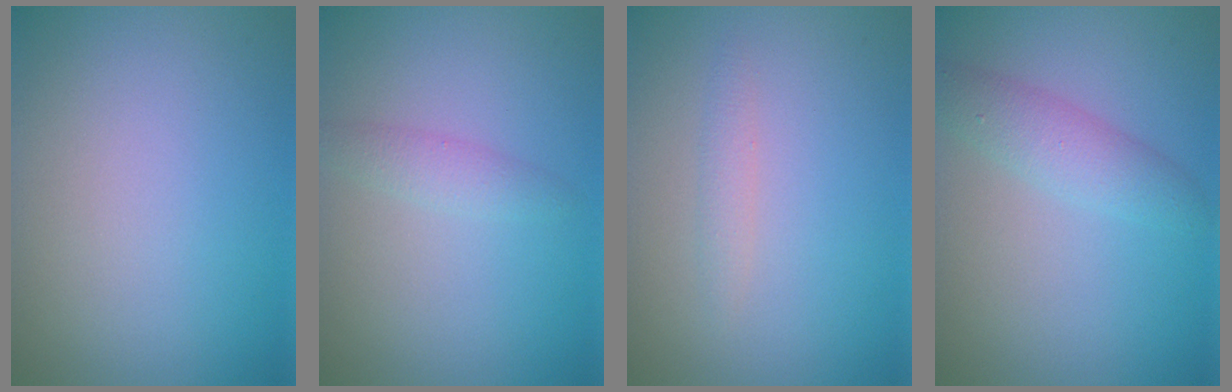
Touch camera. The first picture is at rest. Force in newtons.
{"total": 1.5, "press": 1.5, "slide": 0.1}
{"total": 1.0, "press": 1.0, "slide": 0.0}
{"total": 2.7, "press": 2.7, "slide": 0.2}